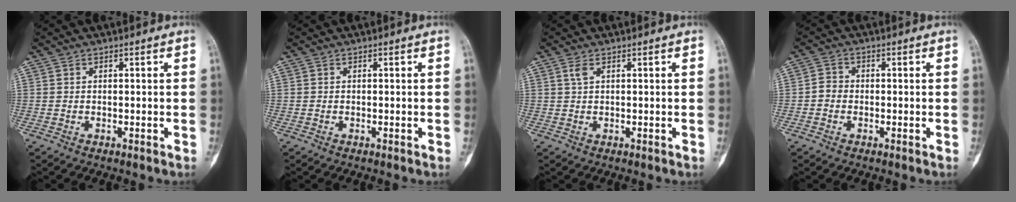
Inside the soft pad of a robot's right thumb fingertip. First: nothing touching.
{"total": 0.0}
{"total": 1.2, "force": [0.6, 0.4, 1.0], "torque": [-0.030, 0.007, 0.014]}
{"total": 2.4, "force": [-0.6, 2.1, 1.0], "torque": [-0.006, 0.009, -0.019]}